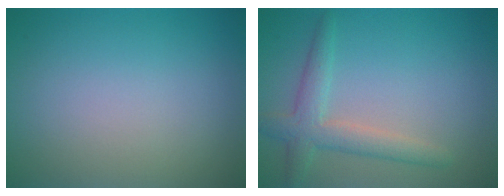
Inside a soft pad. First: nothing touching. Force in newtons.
{"total": 3.2, "press": 3.2, "slide": 0.1}